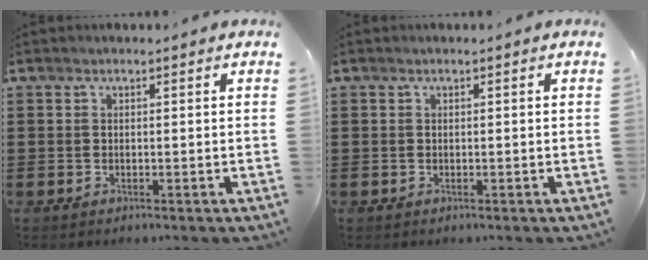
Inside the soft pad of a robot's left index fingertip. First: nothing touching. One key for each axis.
{"total": 0.0}